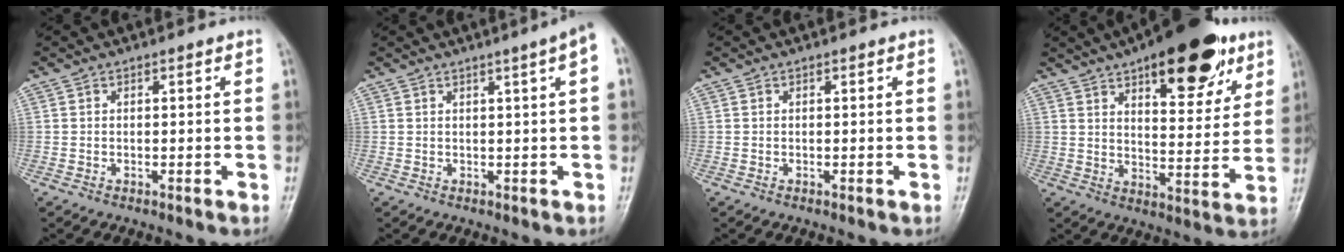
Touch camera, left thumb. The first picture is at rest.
{"total": 4.0, "force": [1.5, -0.2, 3.7], "torque": [-0.050, 0.004, 0.019]}
{"total": 0.0}
{"total": 20.3, "force": [11.7, 8.2, 14.4], "torque": [-0.164, -0.042, 0.173]}